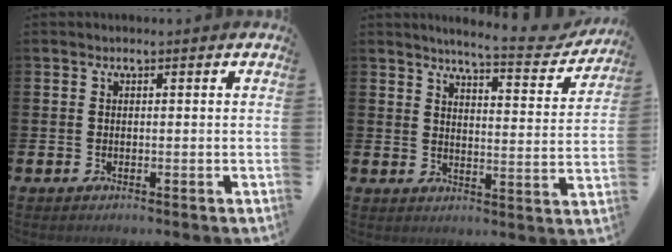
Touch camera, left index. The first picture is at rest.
{"total": 6.1, "force": [5.7, 0.6, 2.1], "torque": [-0.045, -0.043, 0.090]}